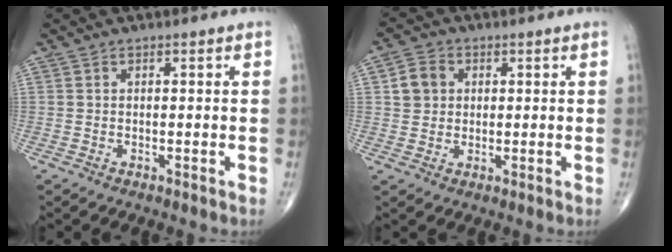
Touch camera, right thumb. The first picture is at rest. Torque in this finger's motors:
{"motor_torque": [-0.23, 0.25, 0.14, -0.08, 0.02]}